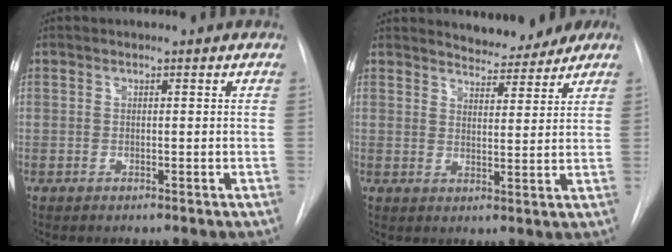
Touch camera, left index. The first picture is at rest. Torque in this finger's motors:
{"motor_torque": [0.29, -0.62, -0.03, 0.01]}